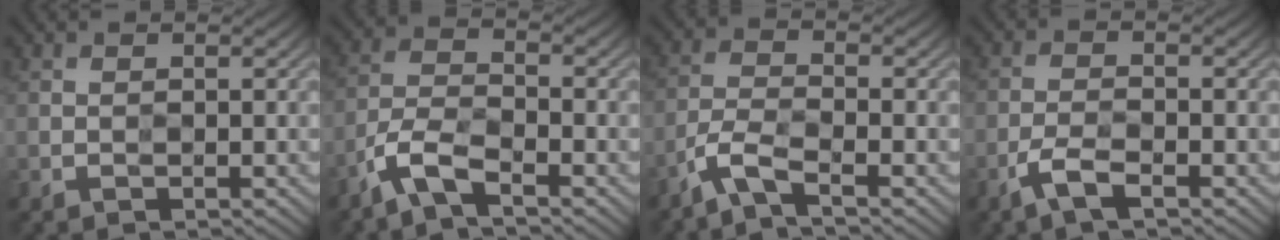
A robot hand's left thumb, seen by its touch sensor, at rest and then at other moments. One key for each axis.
{"total": 5.5, "fx": -4.0, "fy": 1.5, "fz": 3.6, "tx": -0.081, "ty": -0.003, "tz": -0.094}
{"total": 4.2, "fx": -3.1, "fy": 0.7, "fz": 2.8, "tx": -0.063, "ty": -0.002, "tz": -0.081}
{"total": 3.6, "fx": -2.3, "fy": 1.0, "fz": 2.5, "tx": -0.061, "ty": 0.001, "tz": -0.054}